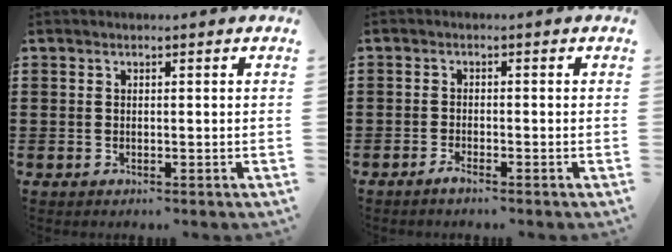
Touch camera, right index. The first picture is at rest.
{"total": 1.2, "force": [-1.1, -0.1, 0.6], "torque": [-0.020, -0.010, -0.021]}